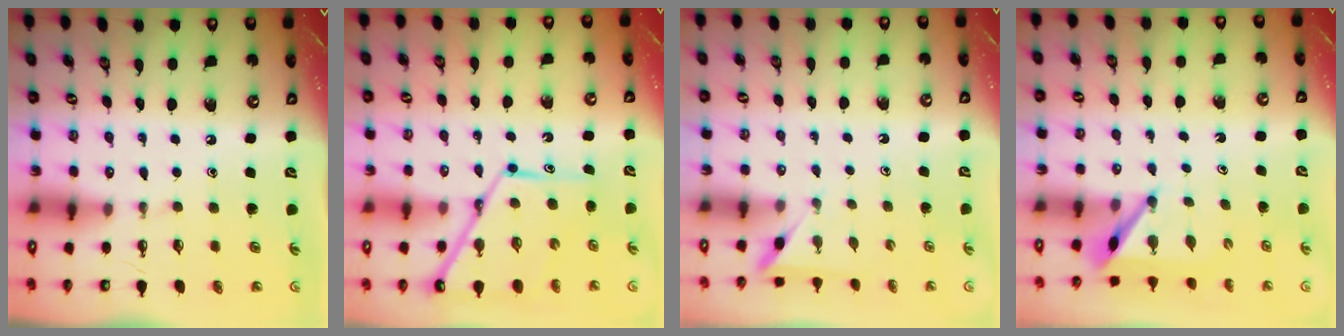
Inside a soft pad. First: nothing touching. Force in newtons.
{"total": 13.0, "press": 13.0, "slide": 1.1}
{"total": 2.2, "press": 2.2, "slide": 0.2}
{"total": 5.5, "press": 5.5, "slide": 0.4}